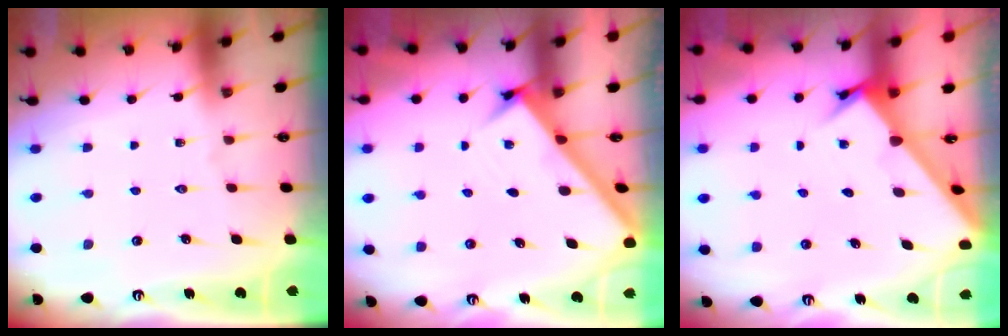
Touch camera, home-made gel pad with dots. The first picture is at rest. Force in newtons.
{"total": 2.9, "press": 2.9, "slide": 0.4}
{"total": 2.6, "press": 2.6, "slide": 0.3}